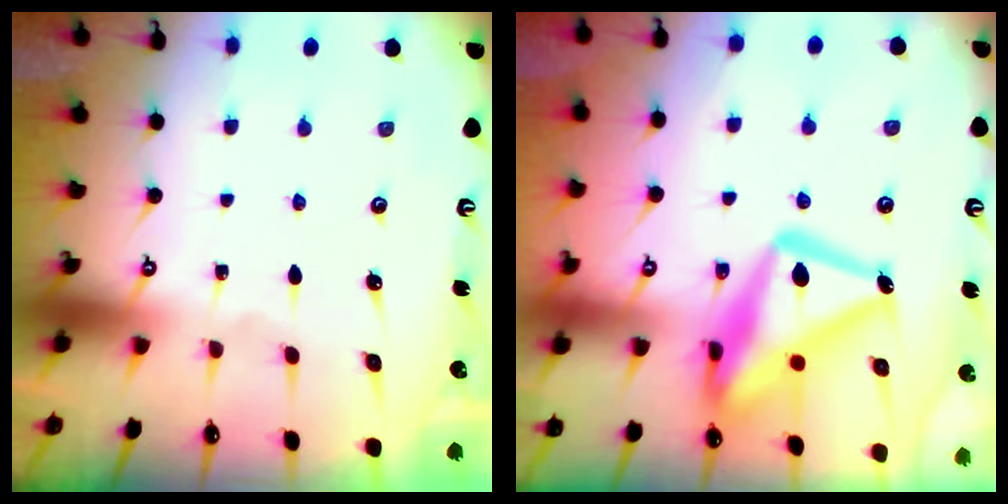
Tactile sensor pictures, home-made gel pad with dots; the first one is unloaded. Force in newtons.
{"total": 20.2, "press": 20.1, "slide": 1.9}